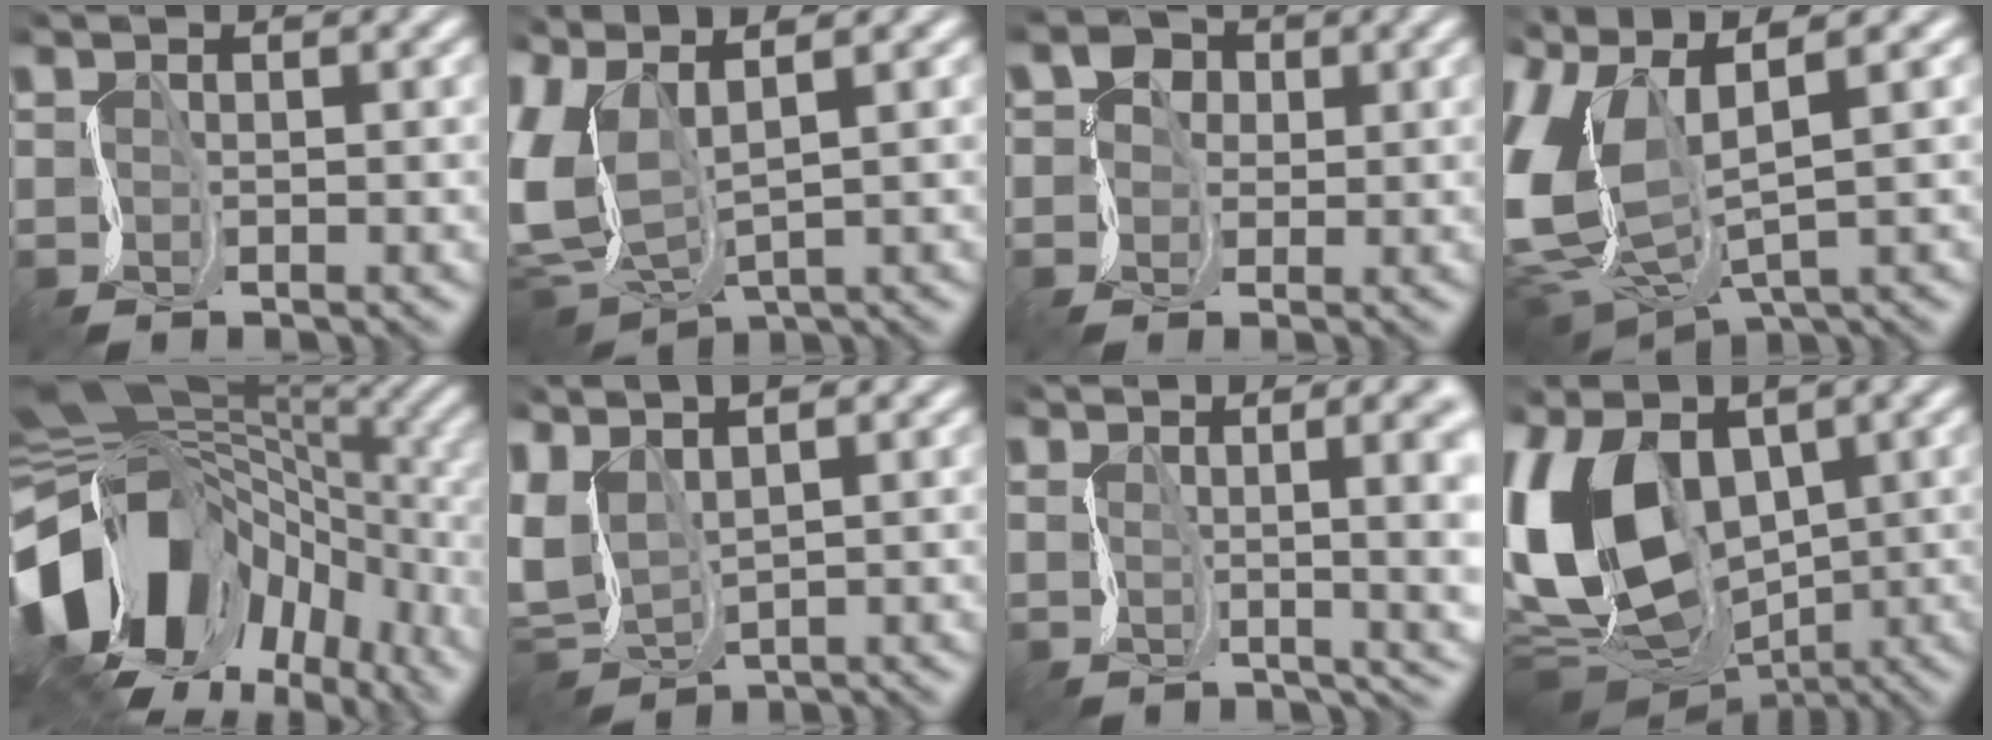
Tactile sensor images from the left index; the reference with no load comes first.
{"total": 7.5, "force": [0.3, 3.8, 6.5], "torque": [-0.194, -0.002, 0.015]}
{"total": 1.6, "force": [-0.2, 1.6, 0.0], "torque": [-0.003, 0.001, -0.007]}
{"total": 11.0, "force": [0.9, 5.9, 9.2], "torque": [-0.232, -0.003, 0.022]}
{"total": 17.2, "force": [-4.5, 11.9, 11.6], "torque": [-0.196, -0.024, -0.049]}
{"total": 5.4, "force": [0.7, 3.2, 4.3], "torque": [-0.122, 0.005, 0.017]}
{"total": 11.9, "force": [2.8, 5.4, 10.2], "torque": [-0.146, 0.042, 0.044]}
{"total": 13.2, "force": [0.3, 8.9, 9.8], "torque": [-0.222, -0.012, -0.002]}